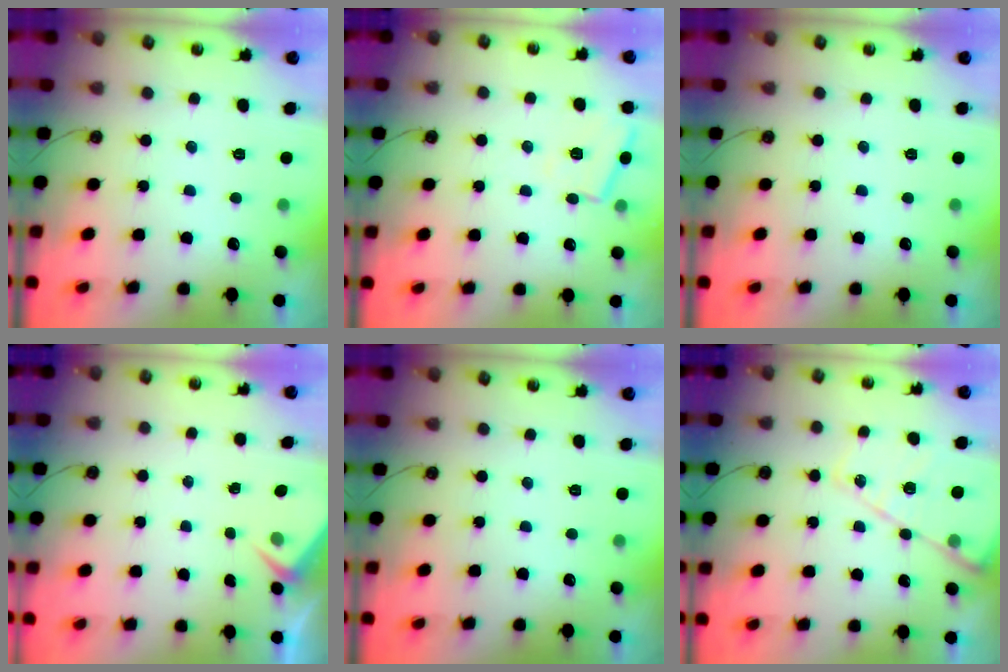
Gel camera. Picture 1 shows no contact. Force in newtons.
{"total": 7.0, "press": 6.9, "slide": 1.0}
{"total": 0.0}
{"total": 3.2, "press": 3.2, "slide": 0.5}
{"total": 0.0}
{"total": 15.8, "press": 15.8, "slide": 1.5}